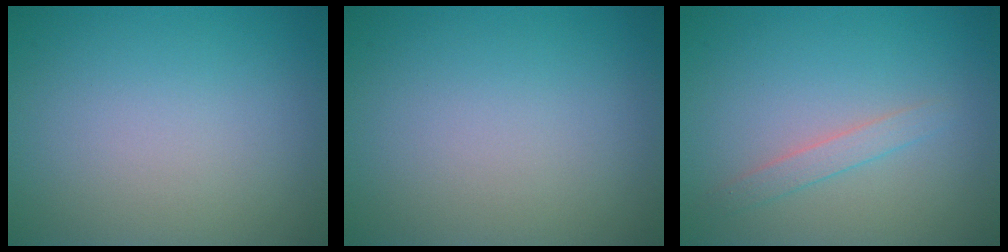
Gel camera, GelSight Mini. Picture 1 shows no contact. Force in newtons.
{"total": 0.0}
{"total": 1.4, "press": 1.3, "slide": 0.1}